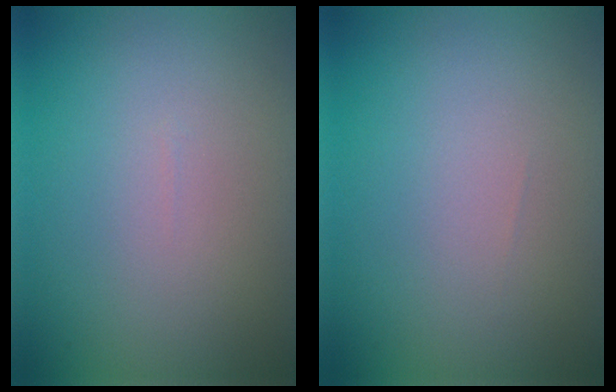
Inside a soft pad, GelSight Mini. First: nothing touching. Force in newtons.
{"total": 0.0}